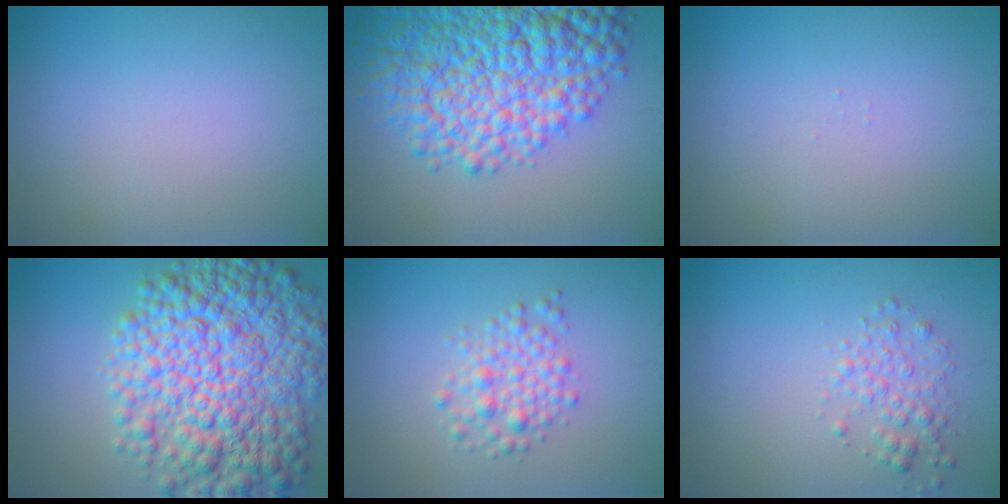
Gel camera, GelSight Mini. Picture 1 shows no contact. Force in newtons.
{"total": 13.0, "press": 13.0, "slide": 0.4}
{"total": 0.0}
{"total": 12.2, "press": 12.2, "slide": 0.3}
{"total": 2.8, "press": 2.8, "slide": 0.1}
{"total": 2.0, "press": 2.0, "slide": 0.1}